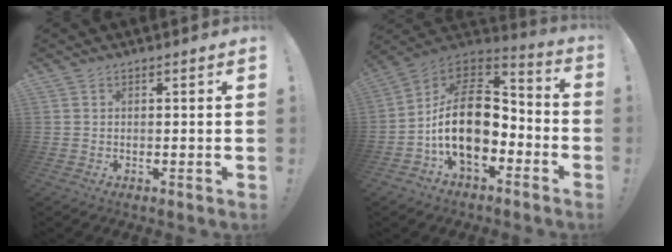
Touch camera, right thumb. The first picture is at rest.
{"total": 21.7, "force": [-2.2, 13.7, 16.7], "torque": [-0.295, 0.017, -0.025]}